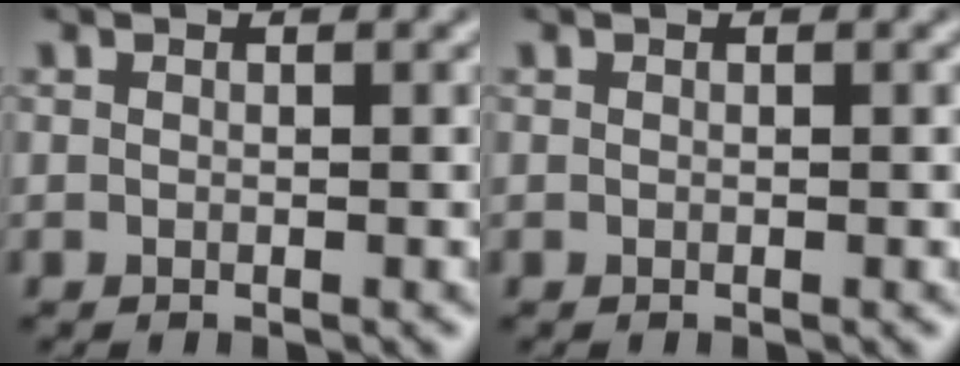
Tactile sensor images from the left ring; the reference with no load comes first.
{"total": 0.0}